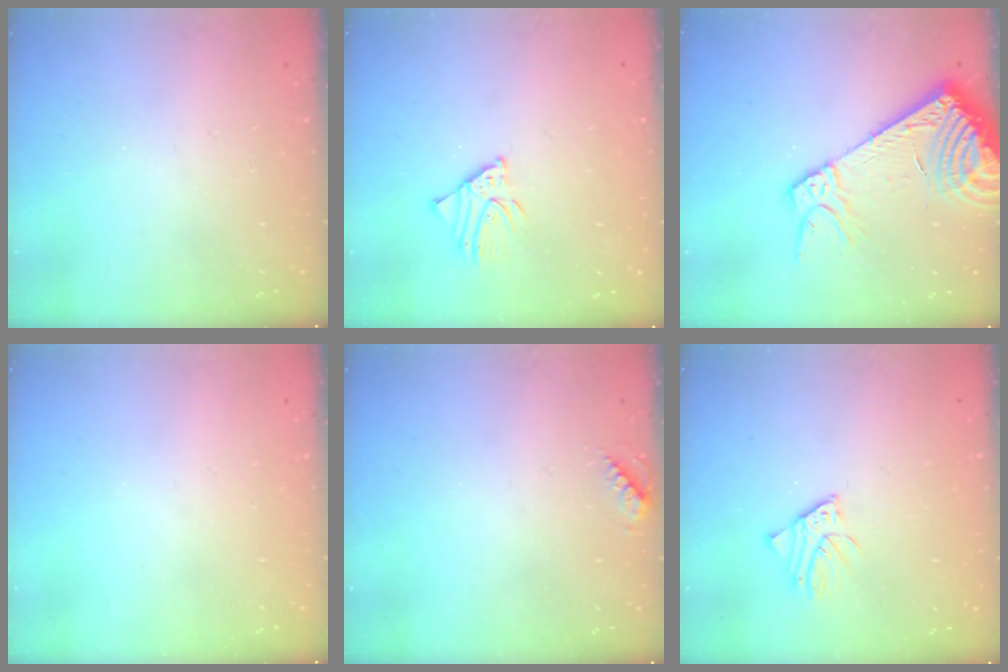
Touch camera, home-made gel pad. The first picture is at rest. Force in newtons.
{"total": 3.3, "press": 3.2, "slide": 0.3}
{"total": 15.2, "press": 14.9, "slide": 3.4}
{"total": 0.0}
{"total": 5.6, "press": 5.6, "slide": 0.7}
{"total": 2.2, "press": 2.2, "slide": 0.1}